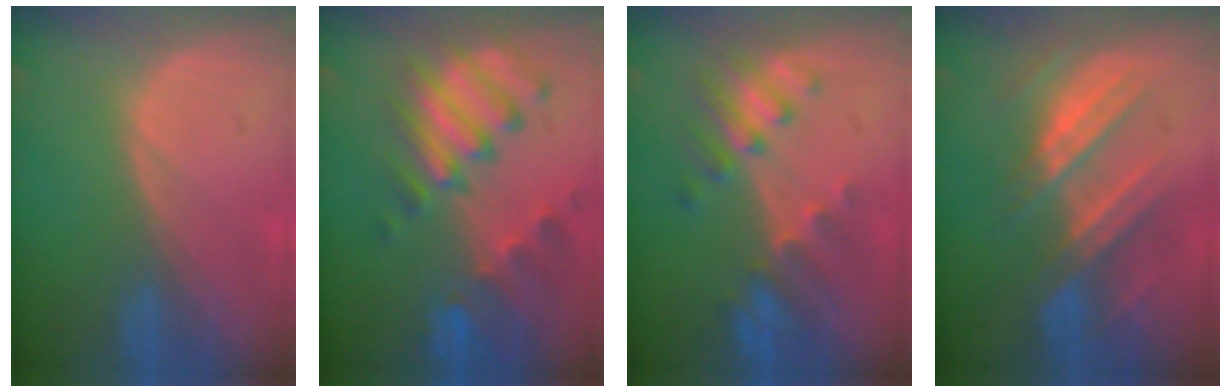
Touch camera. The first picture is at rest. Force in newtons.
{"total": 10.3, "press": 8.9, "slide": 5.1}
{"total": 7.7, "press": 6.8, "slide": 3.5}
{"total": 7.5, "press": 7.5, "slide": 0.5}